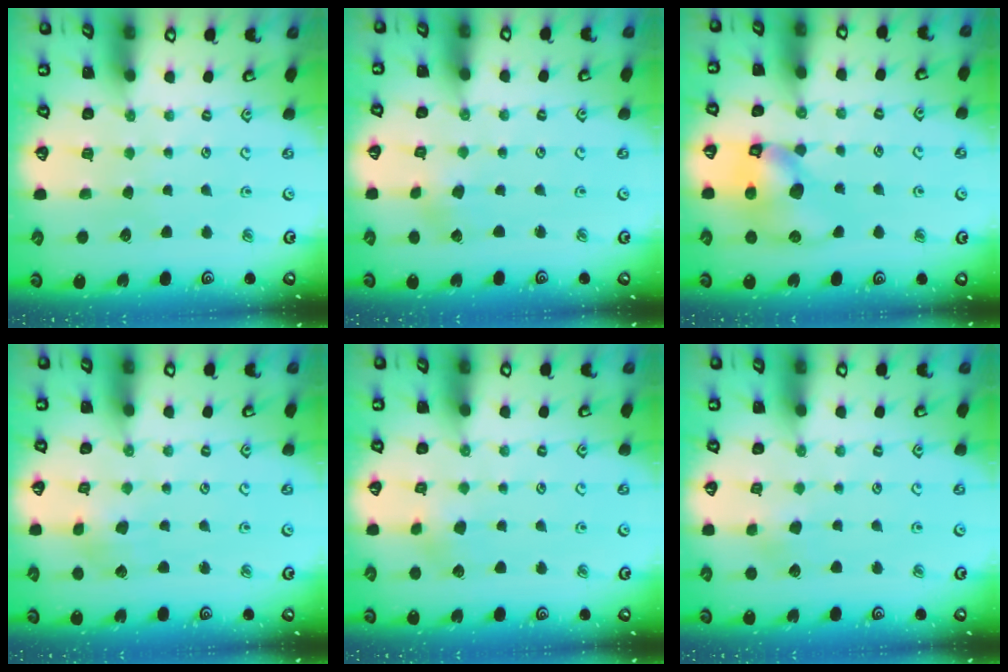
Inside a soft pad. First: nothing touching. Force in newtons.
{"total": 1.5, "press": 1.4, "slide": 0.2}
{"total": 12.5, "press": 12.3, "slide": 1.8}
{"total": 3.0, "press": 3.0, "slide": 0.2}
{"total": 5.1, "press": 5.0, "slide": 0.3}
{"total": 3.9, "press": 3.9, "slide": 0.5}